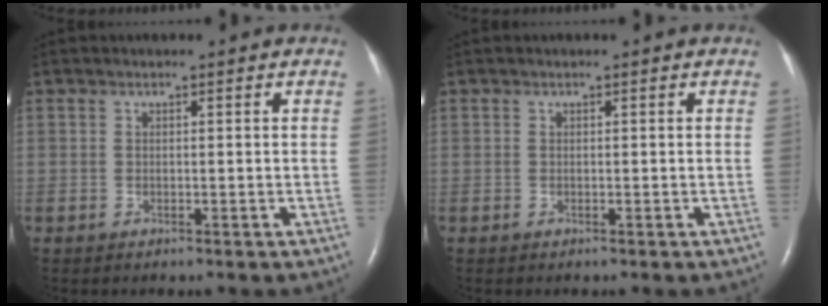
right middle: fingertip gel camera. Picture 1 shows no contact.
{"total": 0.0}